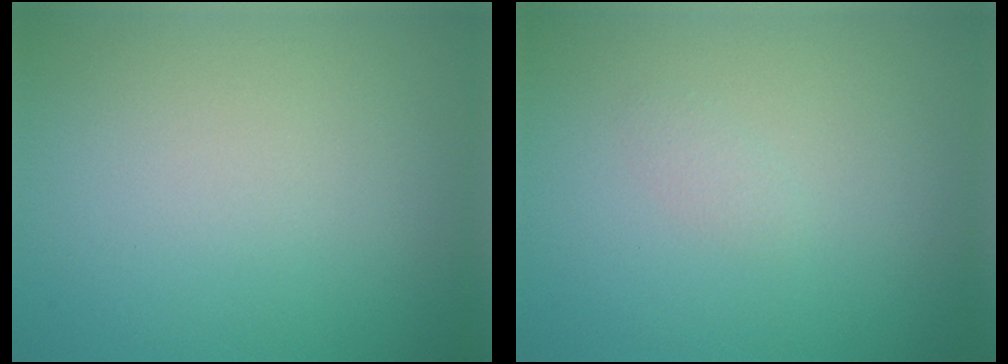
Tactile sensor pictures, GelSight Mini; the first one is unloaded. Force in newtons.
{"total": 0.6, "press": 0.6, "slide": 0.0}